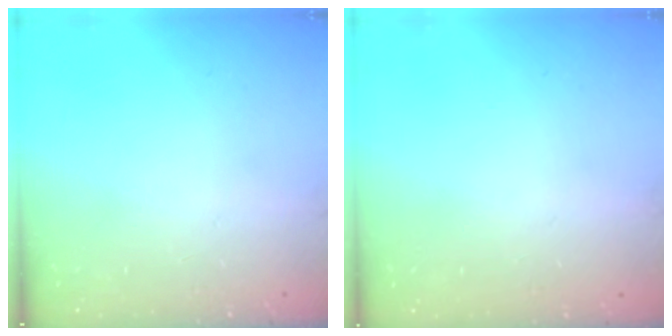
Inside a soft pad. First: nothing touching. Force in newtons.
{"total": 0.0}